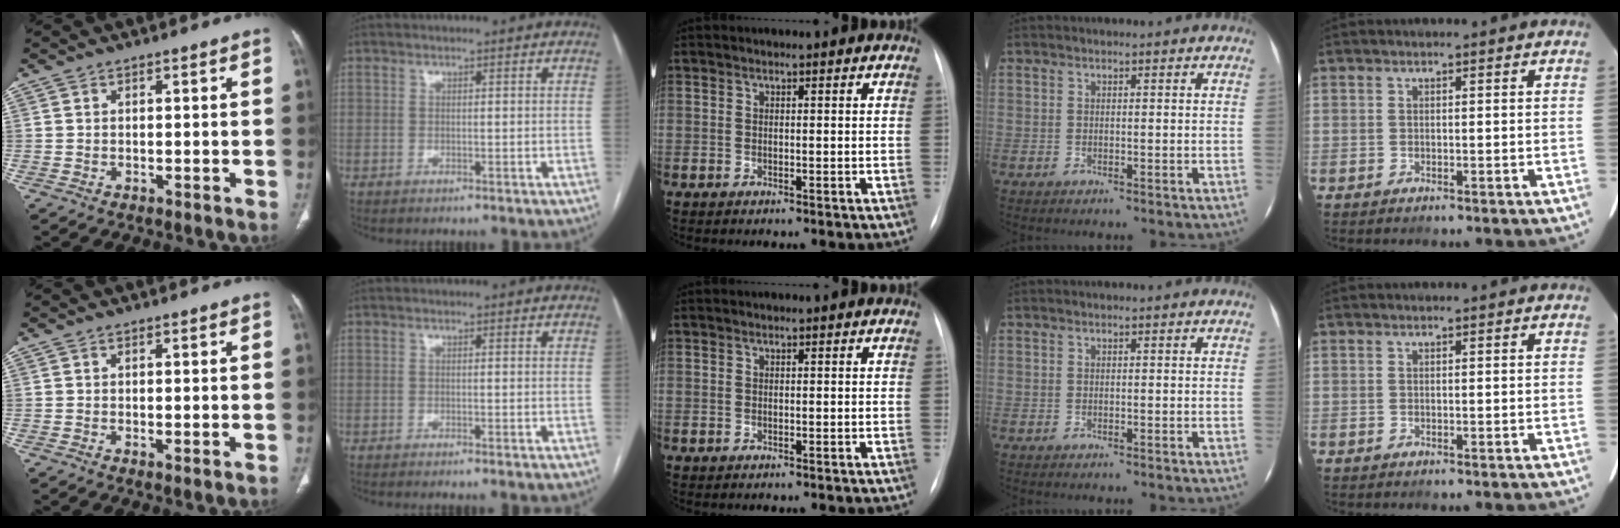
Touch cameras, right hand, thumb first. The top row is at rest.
{"thumb": {"total": 1.1, "force": [-0.1, 0.4, 1.0], "torque": [-0.021, -0.006, 0.000]}, "index": {"total": 0.7, "force": [-0.5, -0.2, 0.4], "torque": [-0.012, 0.003, -0.011]}}